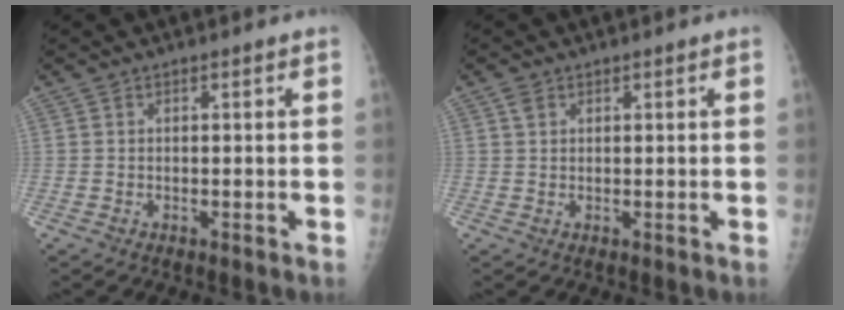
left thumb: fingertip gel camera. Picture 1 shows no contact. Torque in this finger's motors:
{"motor_torque": [0.30, 0.08, 0.19, -0.26, 0.05]}